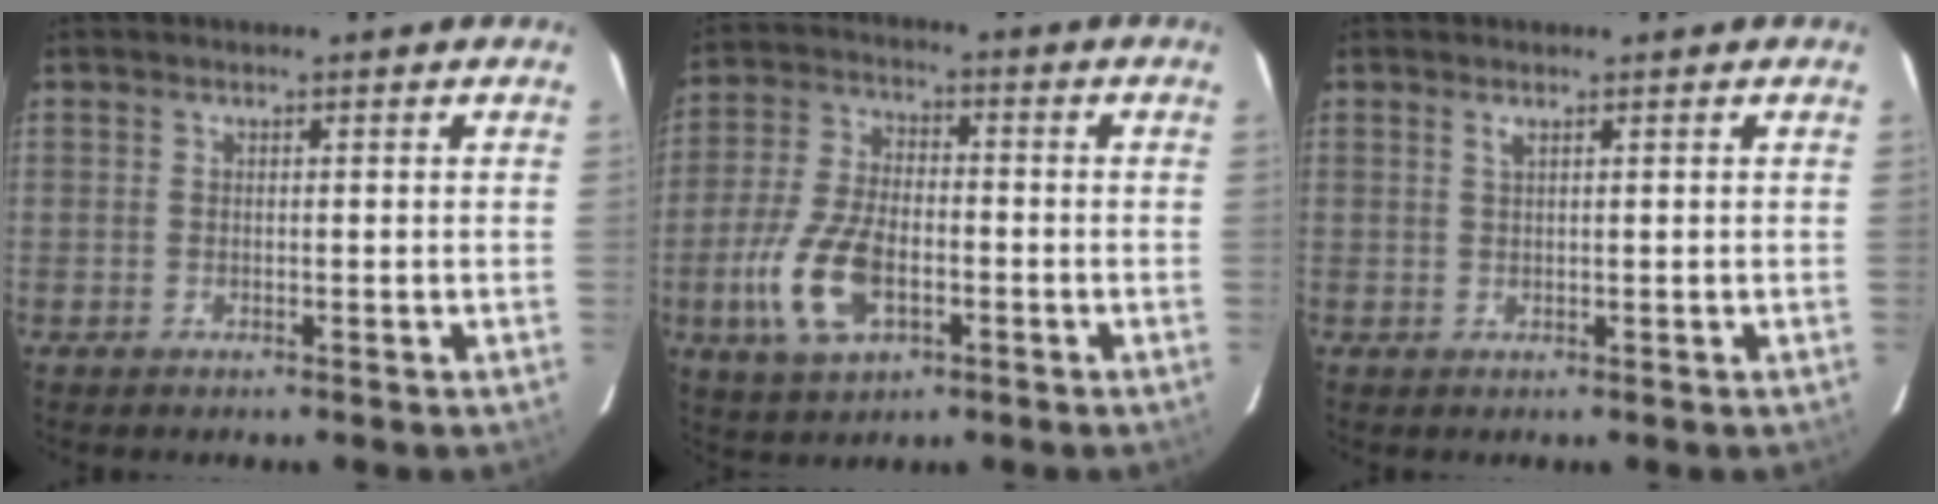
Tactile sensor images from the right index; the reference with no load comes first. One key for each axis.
{"total": 13.1, "fx": -4.4, "fy": 6.9, "fz": 10.2, "tx": -0.226, "ty": -0.003, "tz": -0.077}
{"total": 0.8, "fx": 0.5, "fy": 0.1, "fz": 0.6, "tx": -0.011, "ty": 0.002, "tz": 0.010}